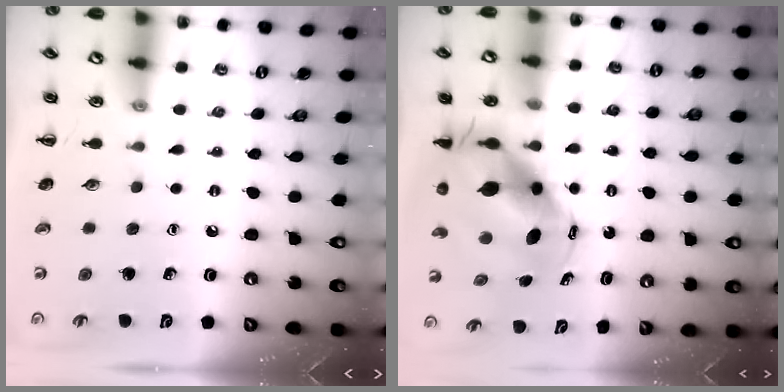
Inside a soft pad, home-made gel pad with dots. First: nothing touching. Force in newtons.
{"total": 10.3, "press": 10.1, "slide": 2.1}